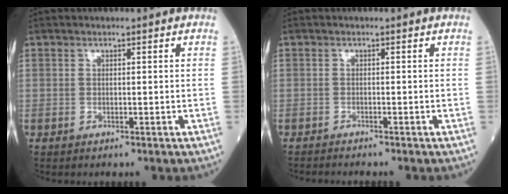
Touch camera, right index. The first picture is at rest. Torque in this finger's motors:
{"motor_torque": [0.17, -0.01, -0.03, 0.01]}